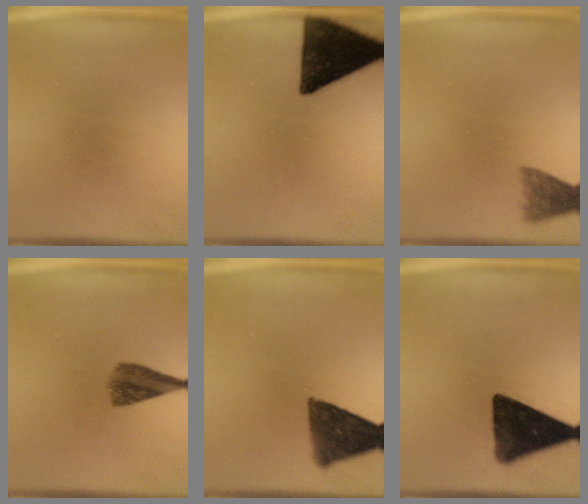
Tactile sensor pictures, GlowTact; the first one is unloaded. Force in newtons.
{"total": 15.3}
{"total": 3.8}
{"total": 5.4}
{"total": 11.1}
{"total": 14.5}